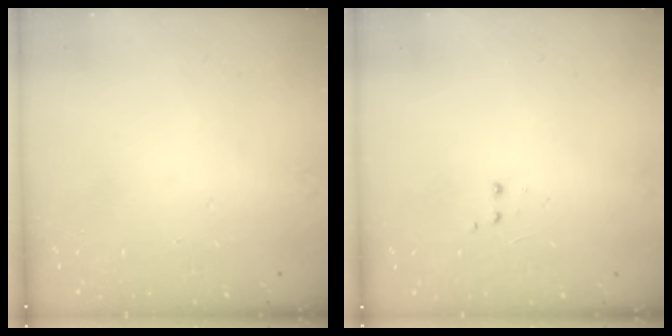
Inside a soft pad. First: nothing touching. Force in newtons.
{"total": 2.0, "press": 1.8, "slide": 0.9}